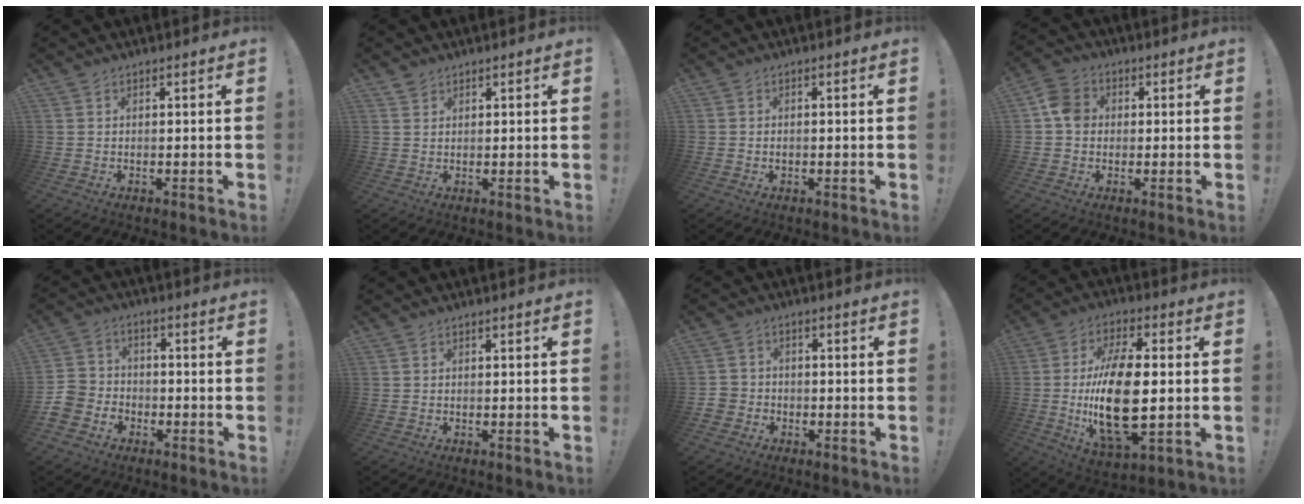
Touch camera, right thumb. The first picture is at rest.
{"total": 1.8, "force": [1.6, 0.8, 0.3], "torque": [0.009, -0.013, 0.028]}
{"total": 0.6, "force": [-0.4, 0.4, 0.4], "torque": [-0.010, 0.003, -0.007]}
{"total": 7.2, "force": [0.3, 6.0, 4.0], "torque": [-0.045, 0.015, 0.008]}
{"total": 8.3, "force": [-4.8, 6.3, 2.4], "torque": [-0.049, 0.037, -0.088]}
{"total": 0.0}
{"total": 4.1, "force": [-2.2, 3.1, 1.3], "torque": [-0.036, 0.011, -0.042]}
{"total": 21.5, "force": [-1.1, 9.7, 19.1], "torque": [-0.373, -0.013, -0.019]}